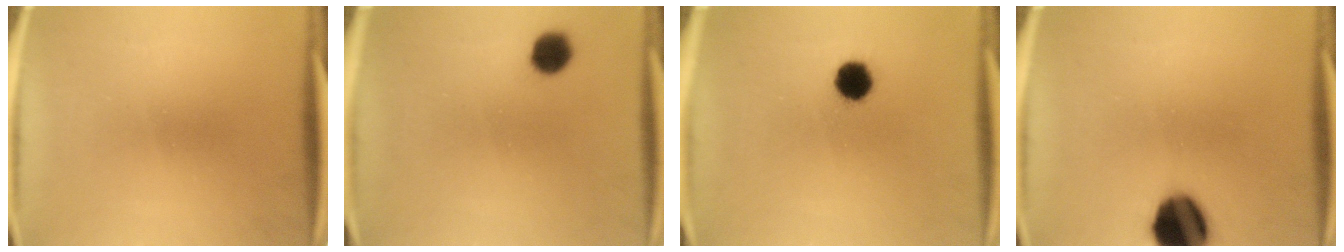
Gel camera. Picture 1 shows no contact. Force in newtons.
{"total": 4.8}
{"total": 5.9}
{"total": 13.8}